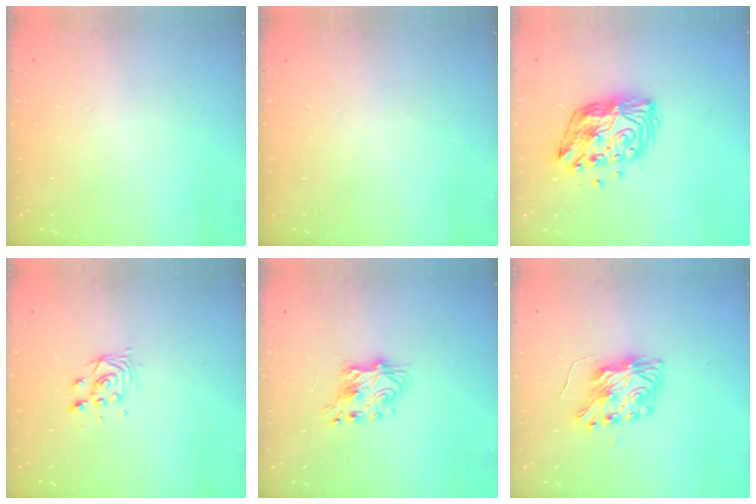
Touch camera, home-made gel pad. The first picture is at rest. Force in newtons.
{"total": 0.0}
{"total": 12.9, "press": 12.9, "slide": 0.9}
{"total": 5.0, "press": 5.0, "slide": 0.3}
{"total": 7.6, "press": 7.6, "slide": 0.7}
{"total": 8.5, "press": 8.4, "slide": 0.4}